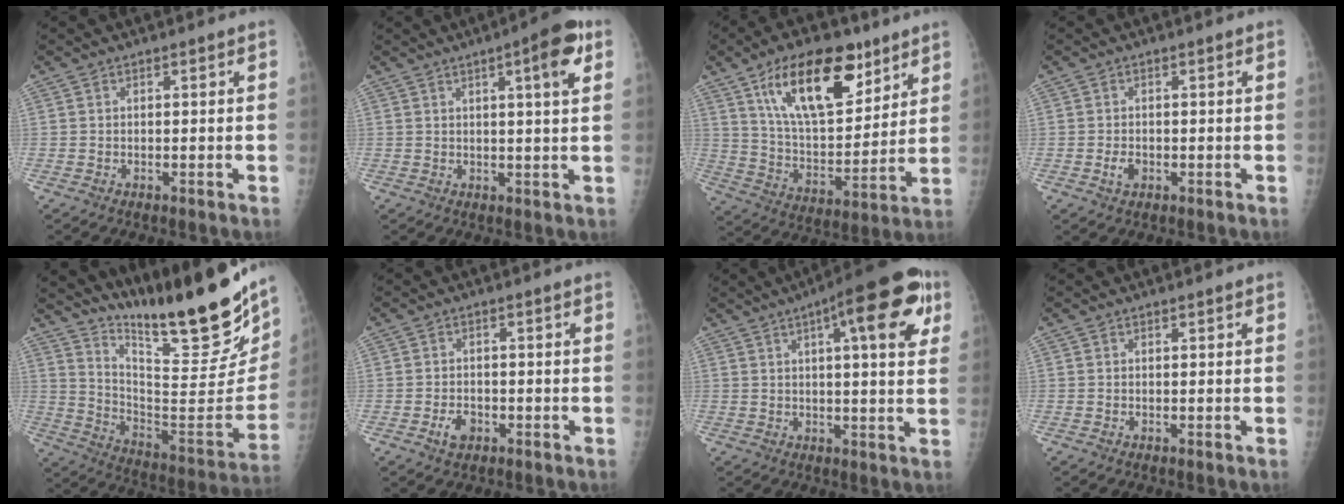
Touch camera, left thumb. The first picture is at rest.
{"total": 7.7, "force": [3.3, 1.3, 6.9], "torque": [-0.089, -0.006, 0.039]}
{"total": 20.7, "force": [11.6, 9.6, 14.2], "torque": [-0.193, -0.052, 0.206]}
{"total": 2.0, "force": [-0.6, 1.5, 1.3], "torque": [-0.020, 0.001, -0.009]}
{"total": 27.9, "force": [21.3, 4.4, 17.4], "torque": [-0.244, -0.139, 0.327]}
{"total": 3.2, "force": [-1.4, 2.2, 1.7], "torque": [-0.023, 0.005, -0.022]}
{"total": 16.0, "force": [6.3, 4.5, 14.0], "torque": [-0.160, 0.000, 0.073]}
{"total": 0.0}